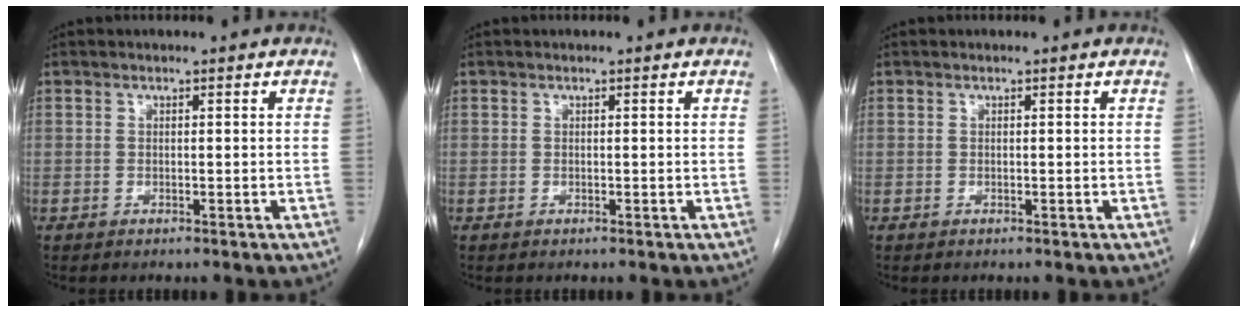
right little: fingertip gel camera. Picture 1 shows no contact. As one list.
[{"total": 0.0}, {"total": 0.0}]